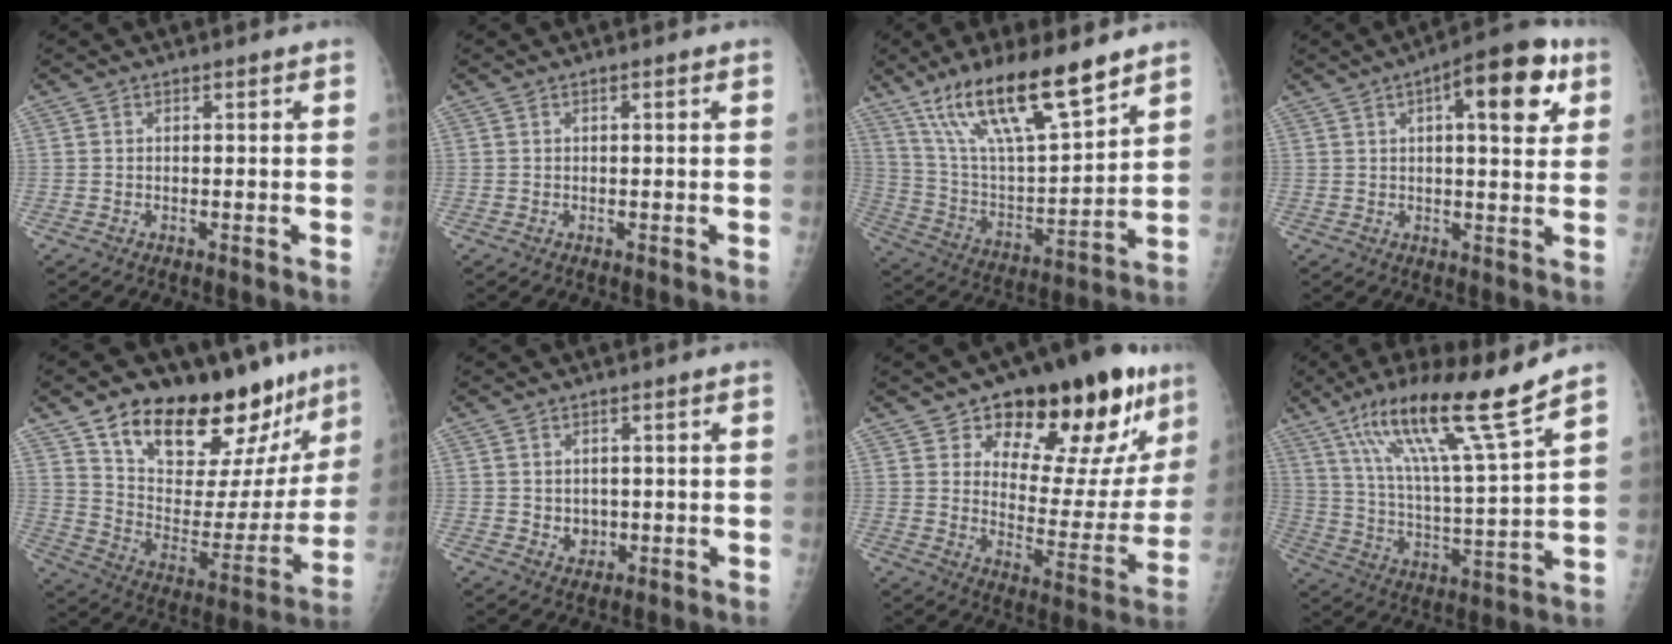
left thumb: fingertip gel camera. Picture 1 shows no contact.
{"total": 0.6, "force": [0.2, 0.1, 0.6], "torque": [-0.012, 0.001, 0.003]}
{"total": 21.0, "force": [14.3, 5.2, 14.5], "torque": [-0.240, -0.054, 0.268]}
{"total": 13.4, "force": [5.2, 4.8, 11.5], "torque": [-0.129, 0.001, 0.061]}
{"total": 28.0, "force": [19.8, 12.2, 15.5], "torque": [-0.192, -0.088, 0.307]}
{"total": 3.0, "force": [0.0, 2.6, 1.5], "torque": [-0.011, -0.001, 0.008]}
{"total": 26.6, "force": [15.4, 12.0, 18.1], "torque": [-0.199, -0.051, 0.225]}
{"total": 18.4, "force": [12.5, 0.4, 13.4], "torque": [-0.224, -0.057, 0.219]}